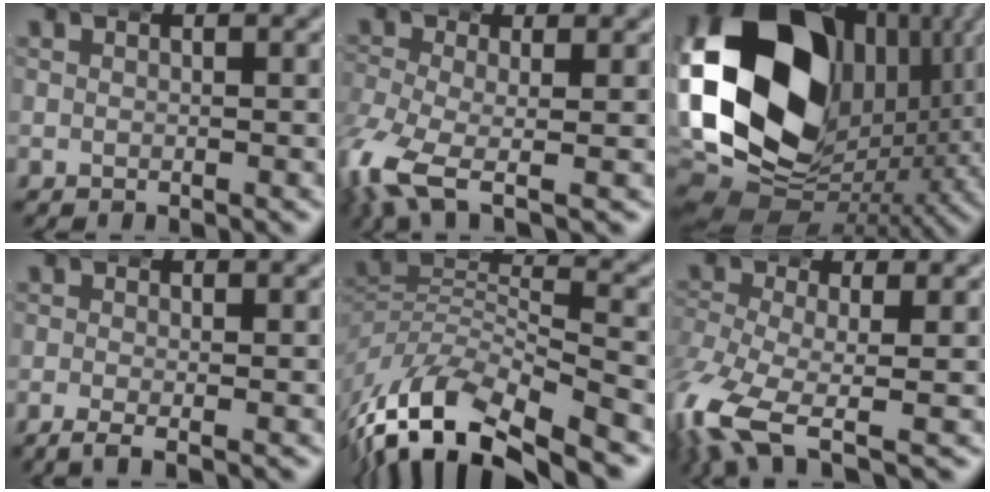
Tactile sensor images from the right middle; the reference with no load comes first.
{"total": 5.4, "force": [-2.4, 2.8, 4.0], "torque": [-0.122, -0.041, -0.023]}
{"total": 30.0, "force": [1.5, 20.5, 21.8], "torque": [-0.372, -0.031, 0.041]}
{"total": 1.7, "force": [-1.1, 0.4, 1.2], "torque": [-0.031, -0.011, -0.017]}
{"total": 12.4, "force": [-7.9, 6.6, 7.0], "torque": [-0.156, -0.056, -0.102]}
{"total": 7.0, "force": [-3.4, 3.6, 4.9], "torque": [-0.139, -0.054, -0.033]}